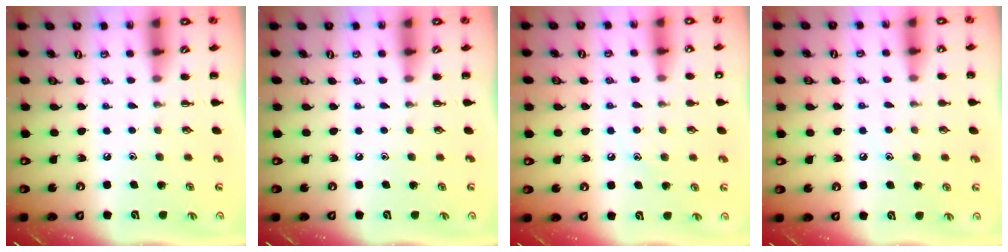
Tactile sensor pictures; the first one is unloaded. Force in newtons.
{"total": 0.0}
{"total": 8.7, "press": 8.5, "slide": 1.7}
{"total": 6.8, "press": 6.6, "slide": 1.7}